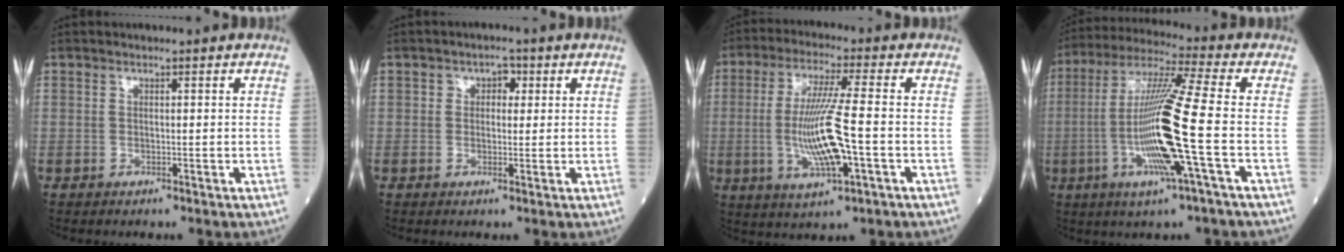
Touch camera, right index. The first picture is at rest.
{"total": 2.5, "force": [0.7, 1.7, 1.6], "torque": [-0.019, 0.012, 0.008]}
{"total": 11.8, "force": [-2.1, 0.8, 11.6], "torque": [-0.235, -0.009, -0.040]}
{"total": 15.9, "force": [-3.2, -1.0, 15.5], "torque": [-0.312, -0.008, -0.074]}